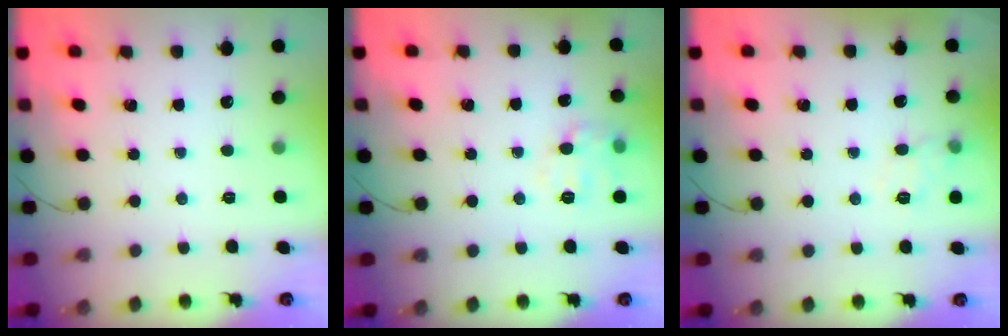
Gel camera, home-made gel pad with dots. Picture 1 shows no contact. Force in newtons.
{"total": 7.6, "press": 7.5, "slide": 0.6}
{"total": 8.6, "press": 8.4, "slide": 1.7}